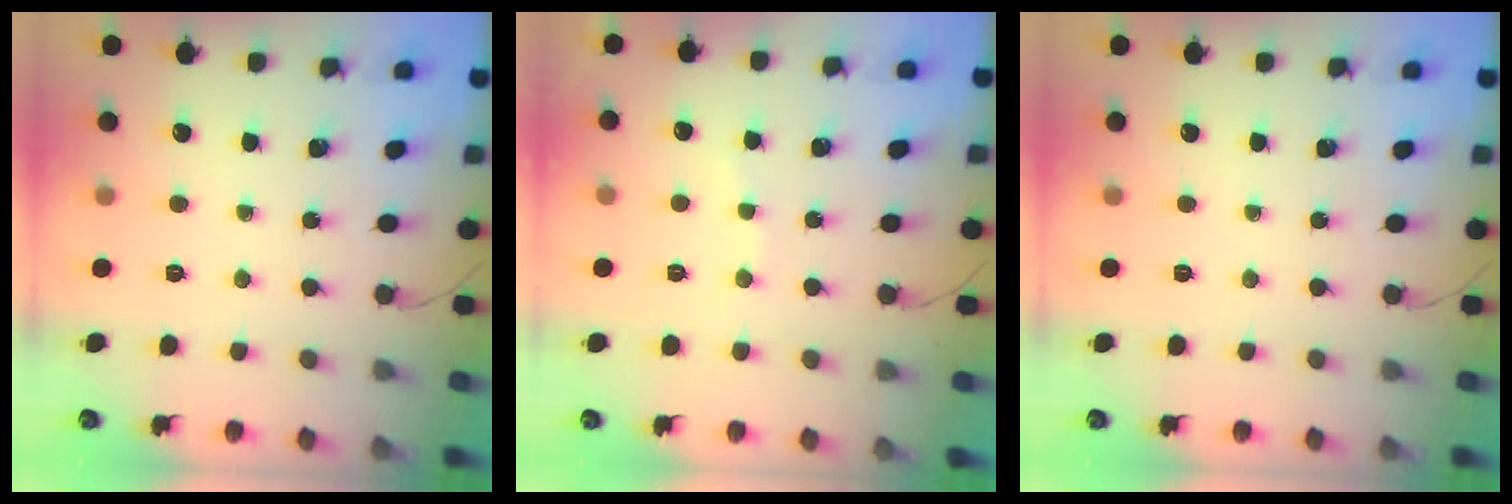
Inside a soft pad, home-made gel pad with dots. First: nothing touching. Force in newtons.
{"total": 4.3, "press": 4.2, "slide": 0.8}
{"total": 0.0}